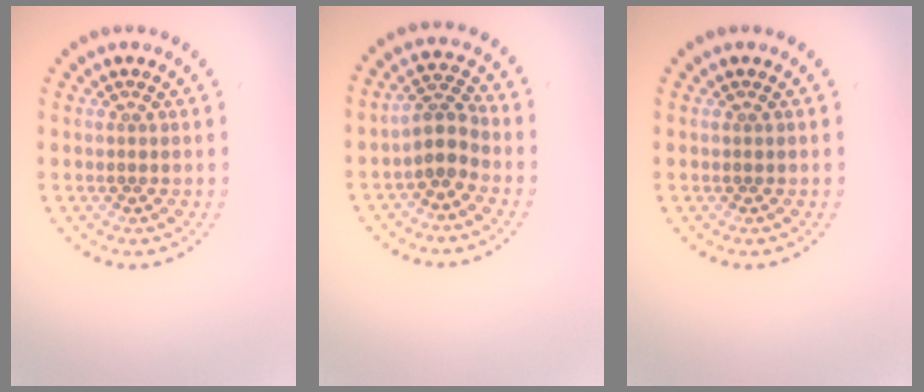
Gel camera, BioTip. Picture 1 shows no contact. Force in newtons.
{"total": 2.6, "press": 2.1, "slide": 1.6}
{"total": 0.0}